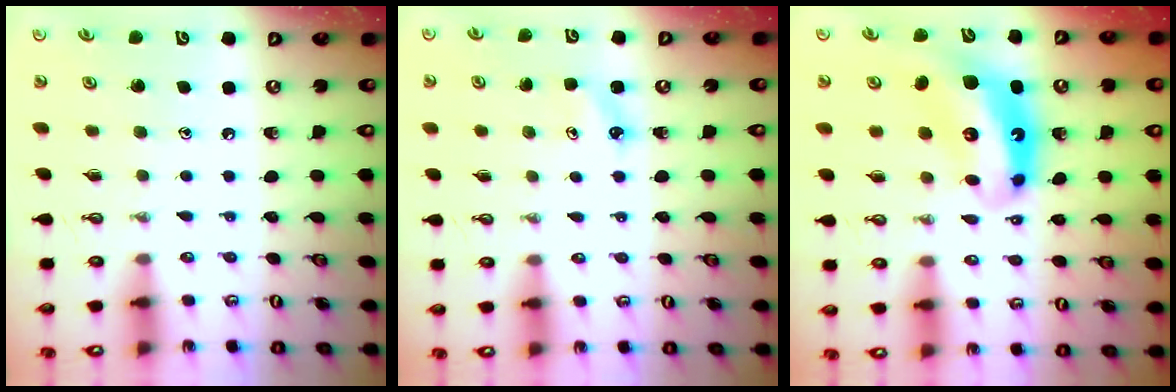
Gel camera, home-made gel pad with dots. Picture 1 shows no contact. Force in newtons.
{"total": 3.7, "press": 3.7, "slide": 0.4}
{"total": 11.3, "press": 11.2, "slide": 1.0}